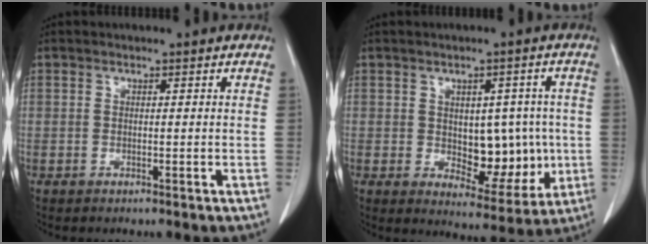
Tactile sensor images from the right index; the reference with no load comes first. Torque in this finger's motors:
{"motor_torque": [0.22, 0.09, 0.08, 0.02]}